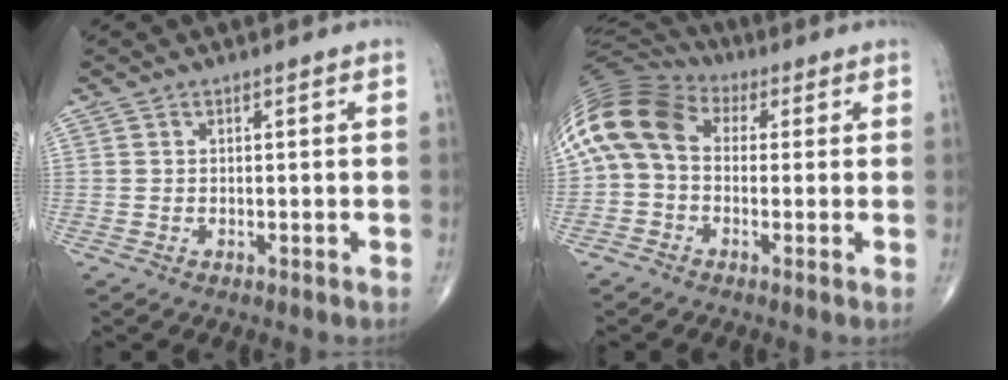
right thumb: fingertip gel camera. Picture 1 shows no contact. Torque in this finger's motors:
{"motor_torque": [0.81, 0.82, 0.55, -0.17, 0.24]}